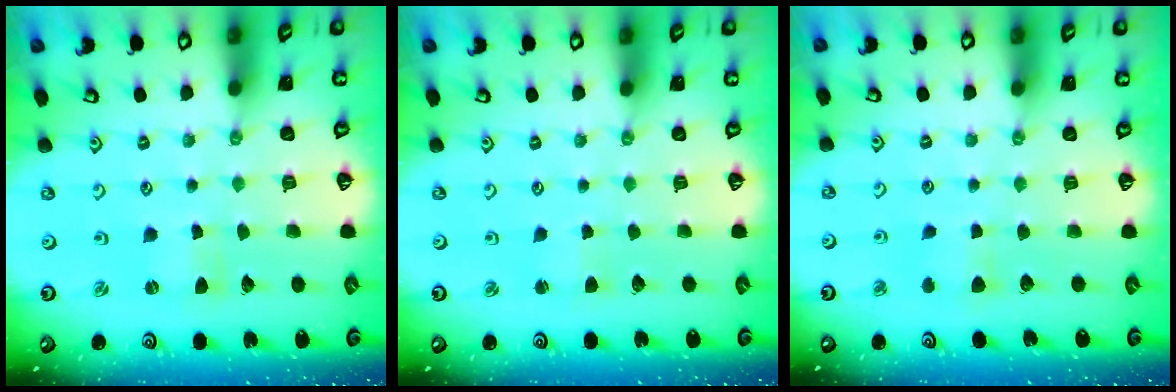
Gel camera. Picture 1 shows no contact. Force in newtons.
{"total": 2.6, "press": 2.6, "slide": 0.3}
{"total": 6.3, "press": 6.3, "slide": 0.7}